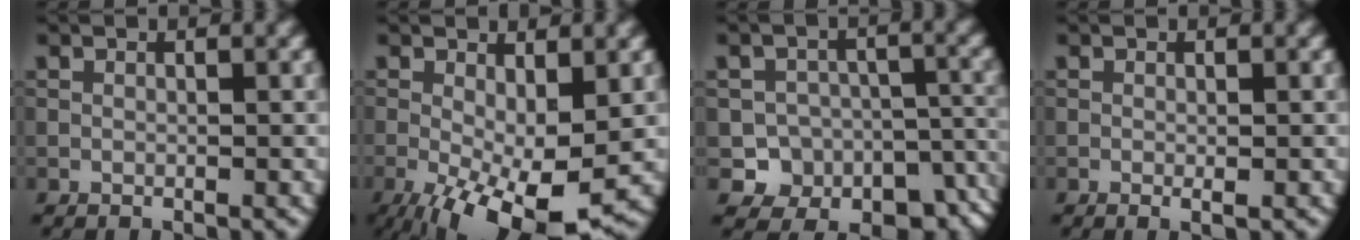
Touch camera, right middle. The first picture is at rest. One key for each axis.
{"total": 9.5, "fx": -3.1, "fy": 3.5, "fz": 8.2, "tx": -0.155, "ty": -0.021, "tz": -0.043}
{"total": 9.7, "fx": -6.0, "fy": 7.1, "fz": 2.8, "tx": -0.020, "ty": -0.005, "tz": -0.075}
{"total": 0.7, "fx": -0.1, "fy": 0.1, "fz": 0.7, "tx": -0.010, "ty": -0.003, "tz": -0.002}